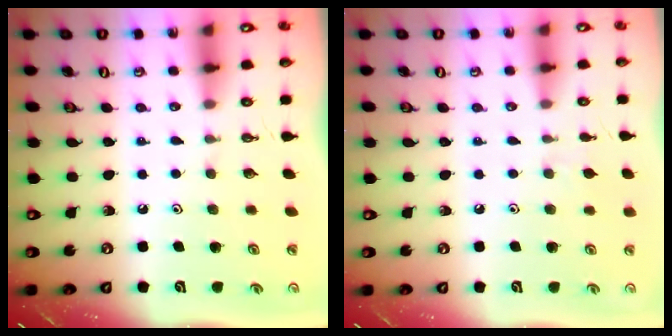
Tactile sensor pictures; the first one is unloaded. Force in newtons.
{"total": 4.0, "press": 4.0, "slide": 0.7}